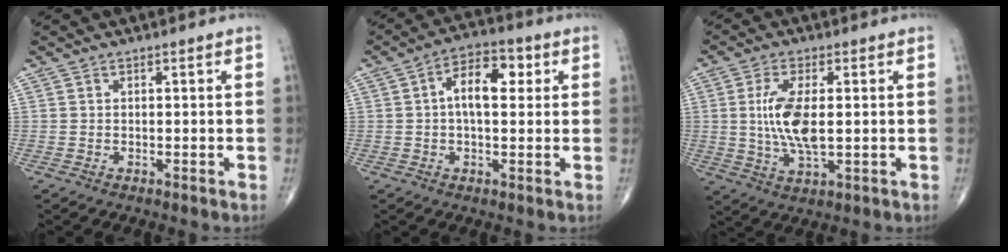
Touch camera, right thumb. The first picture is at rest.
{"total": 8.7, "force": [1.6, 4.6, 7.2], "torque": [-0.105, 0.022, 0.018]}
{"total": 9.6, "force": [0.6, 3.8, 8.8], "torque": [-0.184, -0.012, 0.014]}